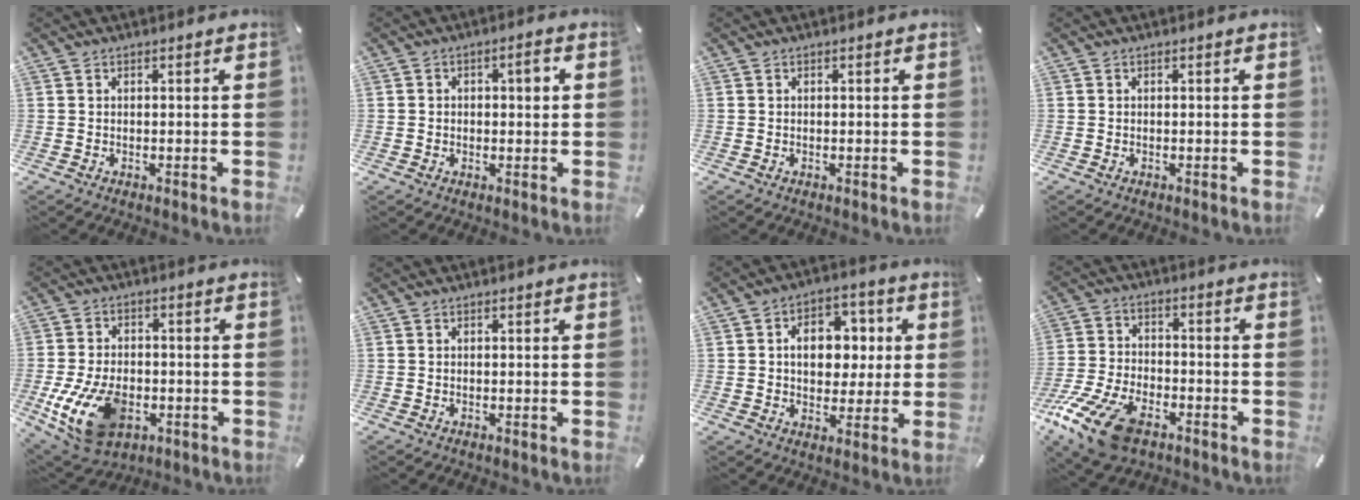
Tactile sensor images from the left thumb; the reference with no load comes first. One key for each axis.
{"total": 3.1, "fx": 0.2, "fy": 1.9, "fz": 2.4, "tx": -0.040, "ty": 0.009, "tz": -0.003}
{"total": 0.0}
{"total": 0.0}
{"total": 15.4, "fx": -4.6, "fy": 10.1, "fz": 10.6, "tx": -0.208, "ty": 0.010, "tz": -0.077}
{"total": 0.0}
{"total": 11.3, "fx": 1.1, "fy": 8.6, "fz": 7.2, "tx": -0.093, "ty": 0.005, "tz": 0.018}
{"total": 14.8, "fx": -9.2, "fy": 7.4, "fz": 9.0, "tx": -0.184, "ty": 0.045, "tz": -0.165}